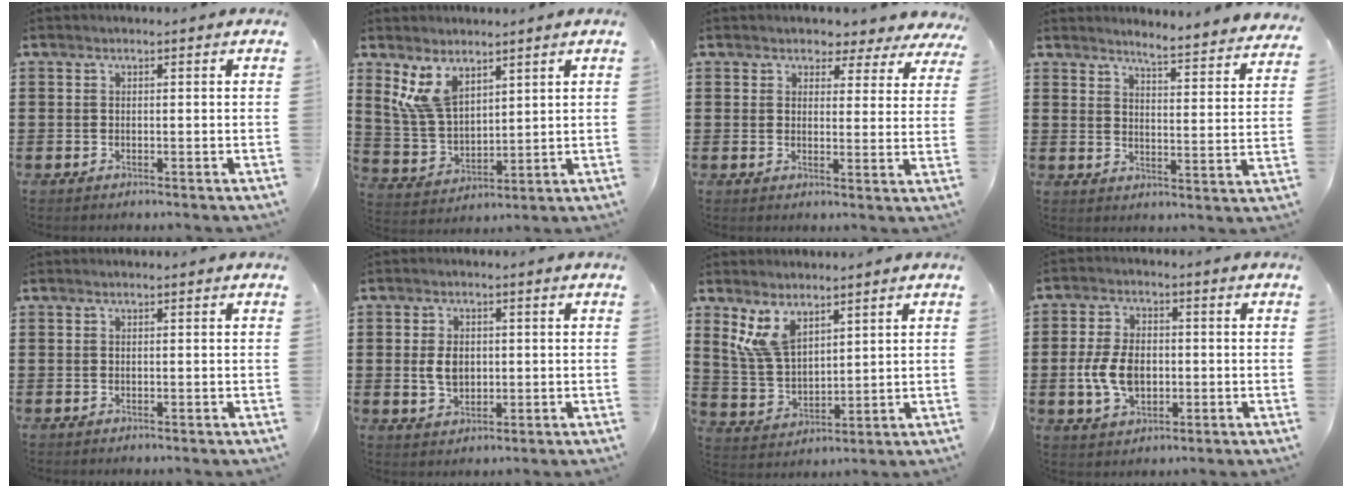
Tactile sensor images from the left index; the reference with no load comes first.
{"total": 7.4, "force": [4.6, 3.9, 4.3], "torque": [-0.115, -0.009, 0.086]}
{"total": 2.5, "force": [2.3, 1.1, -0.1], "torque": [0.001, -0.015, 0.035]}
{"total": 3.4, "force": [3.2, -1.0, 0.3], "torque": [-0.015, -0.037, 0.048]}
{"total": 0.0}
{"total": 4.5, "force": [0.2, 3.0, 3.4], "torque": [-0.070, 0.003, -0.002]}
{"total": 6.9, "force": [4.4, 3.6, 4.0], "torque": [-0.108, -0.008, 0.082]}
{"total": 7.3, "force": [-0.9, 4.7, 5.6], "torque": [-0.130, 0.006, -0.021]}